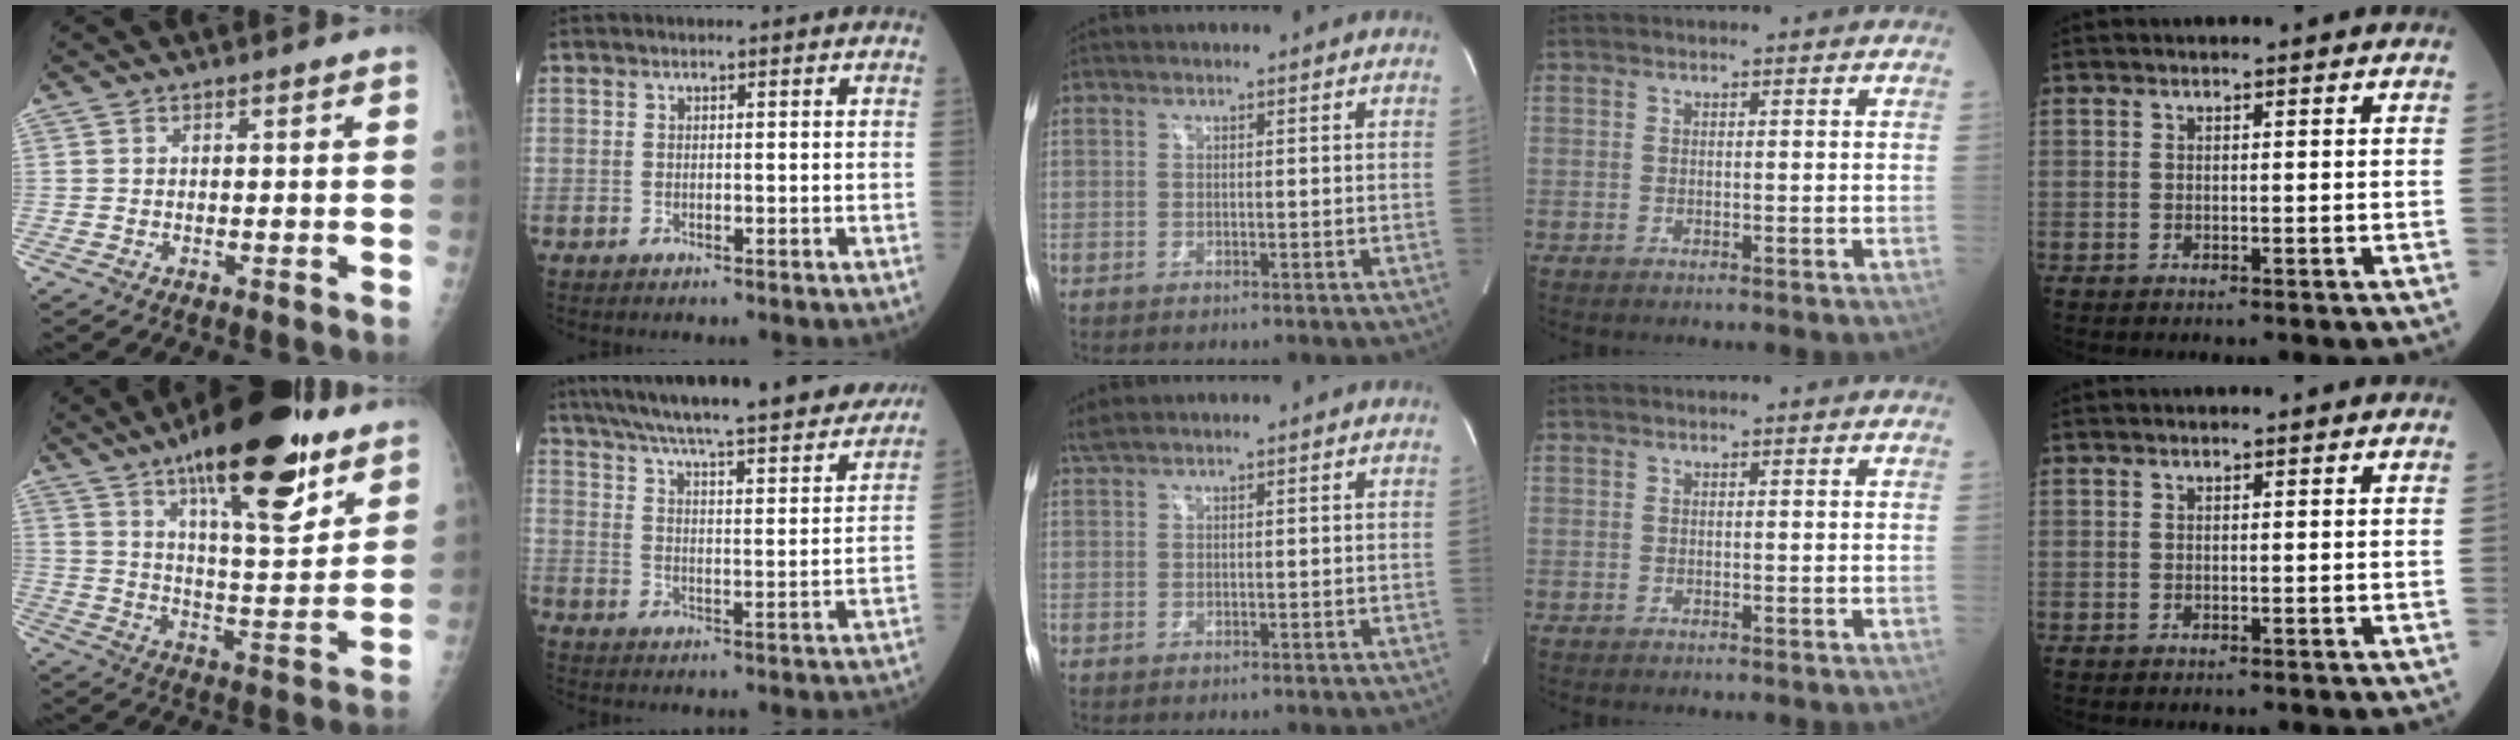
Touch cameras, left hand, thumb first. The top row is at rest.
{"thumb": {"total": 23.0, "force": [14.2, 6.9, 16.7], "torque": [-0.226, -0.065, 0.220]}, "index": {"total": 28.0, "force": [24.7, 3.0, 12.8], "torque": [-0.209, -0.019, 0.330]}, "middle": {"total": 1.6, "force": [1.4, 0.1, 0.8], "torque": [-0.024, 0.021, 0.032]}}